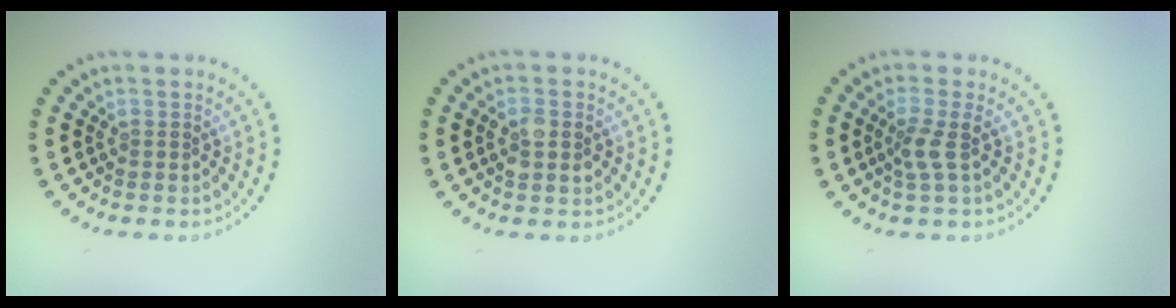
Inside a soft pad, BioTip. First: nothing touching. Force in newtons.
{"total": 2.0, "press": 2.0, "slide": 0.2}
{"total": 2.0, "press": 1.4, "slide": 1.4}